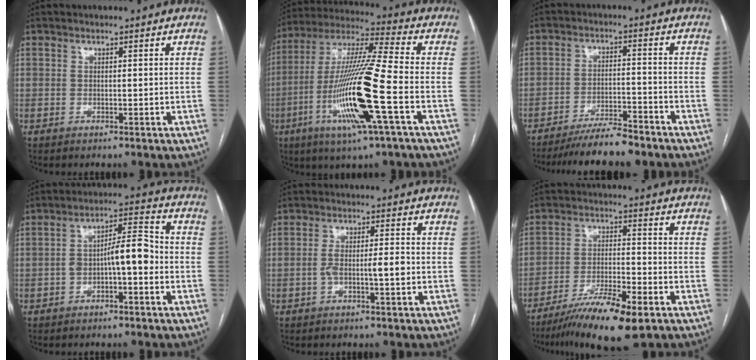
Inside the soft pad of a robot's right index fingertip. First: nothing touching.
{"total": 18.8, "force": [-5.7, 0.2, 17.9], "torque": [-0.366, -0.018, -0.112]}
{"total": 9.0, "force": [-8.1, 0.9, 3.9], "torque": [-0.058, -0.011, -0.133]}
{"total": 7.3, "force": [-1.7, 2.0, 6.9], "torque": [-0.116, 0.030, -0.027]}
{"total": 4.5, "force": [-1.2, 0.6, 4.3], "torque": [-0.082, 0.011, -0.017]}
{"total": 11.8, "force": [-7.8, 1.3, 8.8], "torque": [-0.157, -0.025, -0.131]}